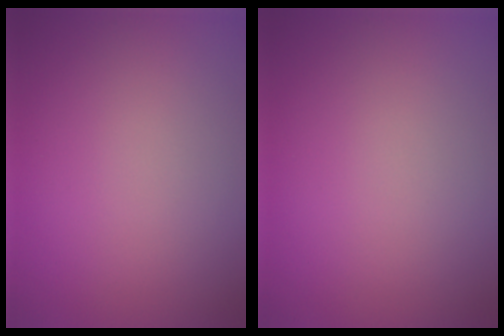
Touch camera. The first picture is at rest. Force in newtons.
{"total": 0.0}